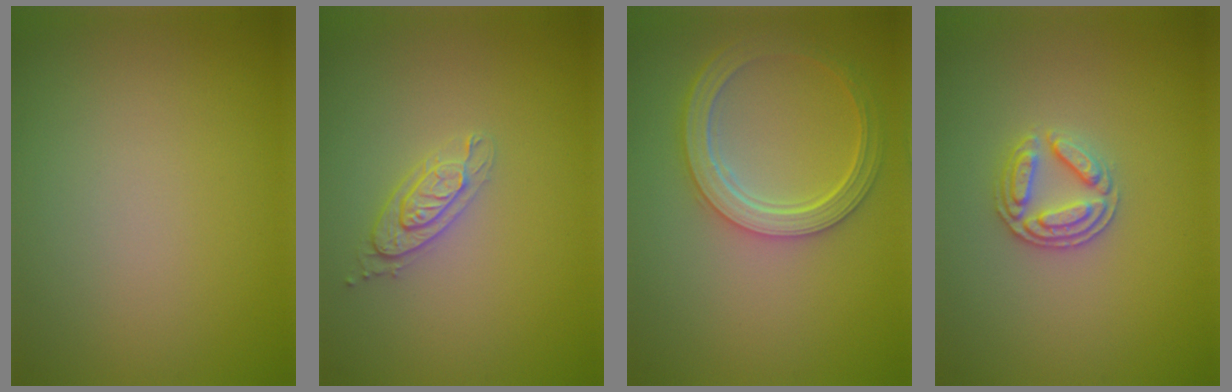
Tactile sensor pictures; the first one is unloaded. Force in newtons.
{"total": 2.0, "press": 1.9, "slide": 0.4}
{"total": 4.9, "press": 3.8, "slide": 3.0}
{"total": 2.8, "press": 2.7, "slide": 0.7}